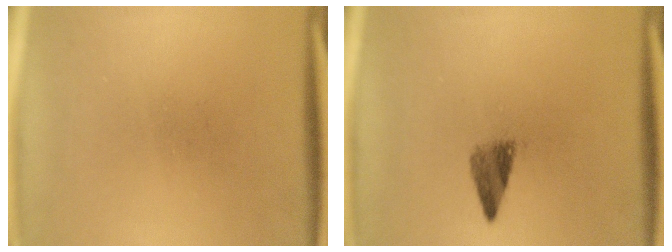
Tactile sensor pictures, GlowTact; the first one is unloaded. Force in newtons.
{"total": 2.9}